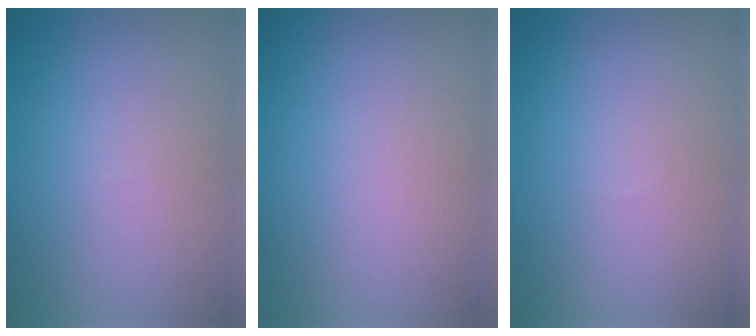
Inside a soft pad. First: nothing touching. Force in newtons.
{"total": 0.0}
{"total": 0.0}